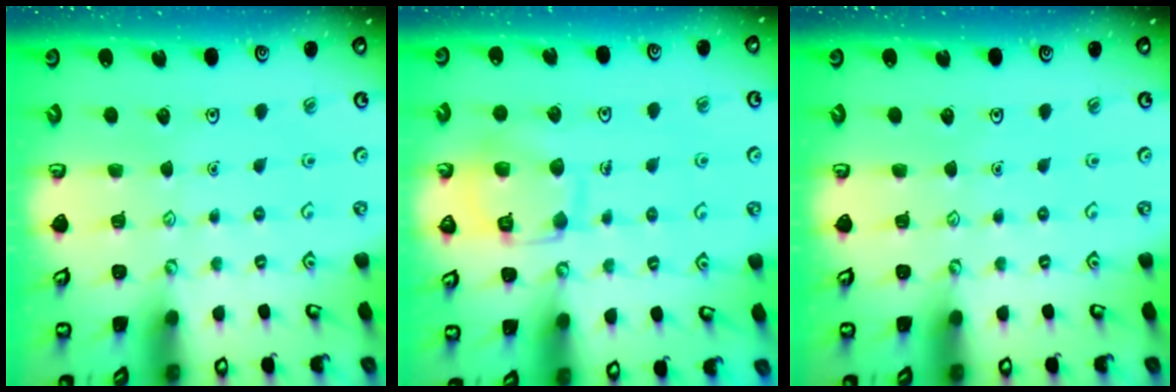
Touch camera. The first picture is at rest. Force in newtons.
{"total": 12.5, "press": 12.5, "slide": 1.0}
{"total": 0.0}